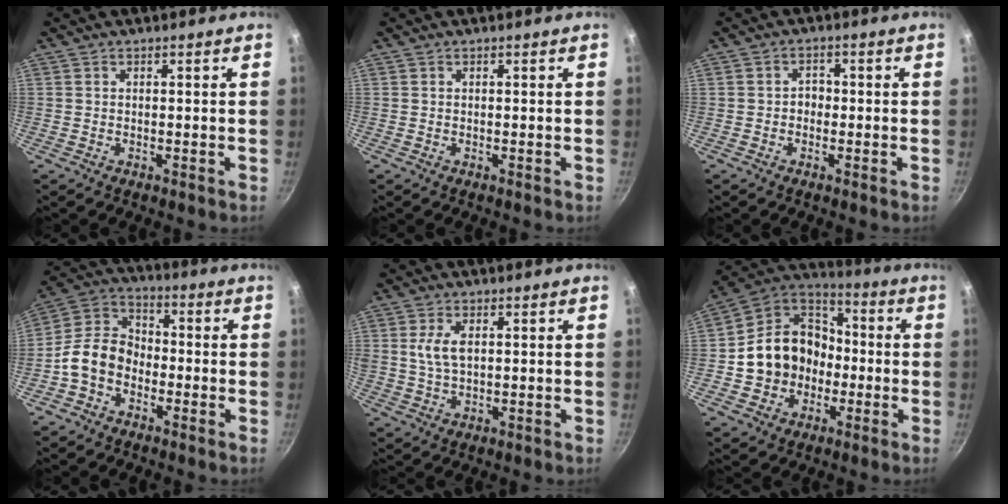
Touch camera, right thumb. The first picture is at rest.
{"total": 0.0}
{"total": 1.3, "force": [-0.2, 1.2, 0.5], "torque": [-0.003, 0.002, -0.005]}
{"total": 10.4, "force": [-3.6, 7.7, 5.9], "torque": [-0.080, 0.046, -0.092]}
{"total": 5.3, "force": [1.1, 3.0, 4.2], "torque": [-0.077, 0.001, 0.022]}
{"total": 15.8, "force": [-2.4, 13.5, 7.9], "torque": [-0.107, 0.047, -0.049]}